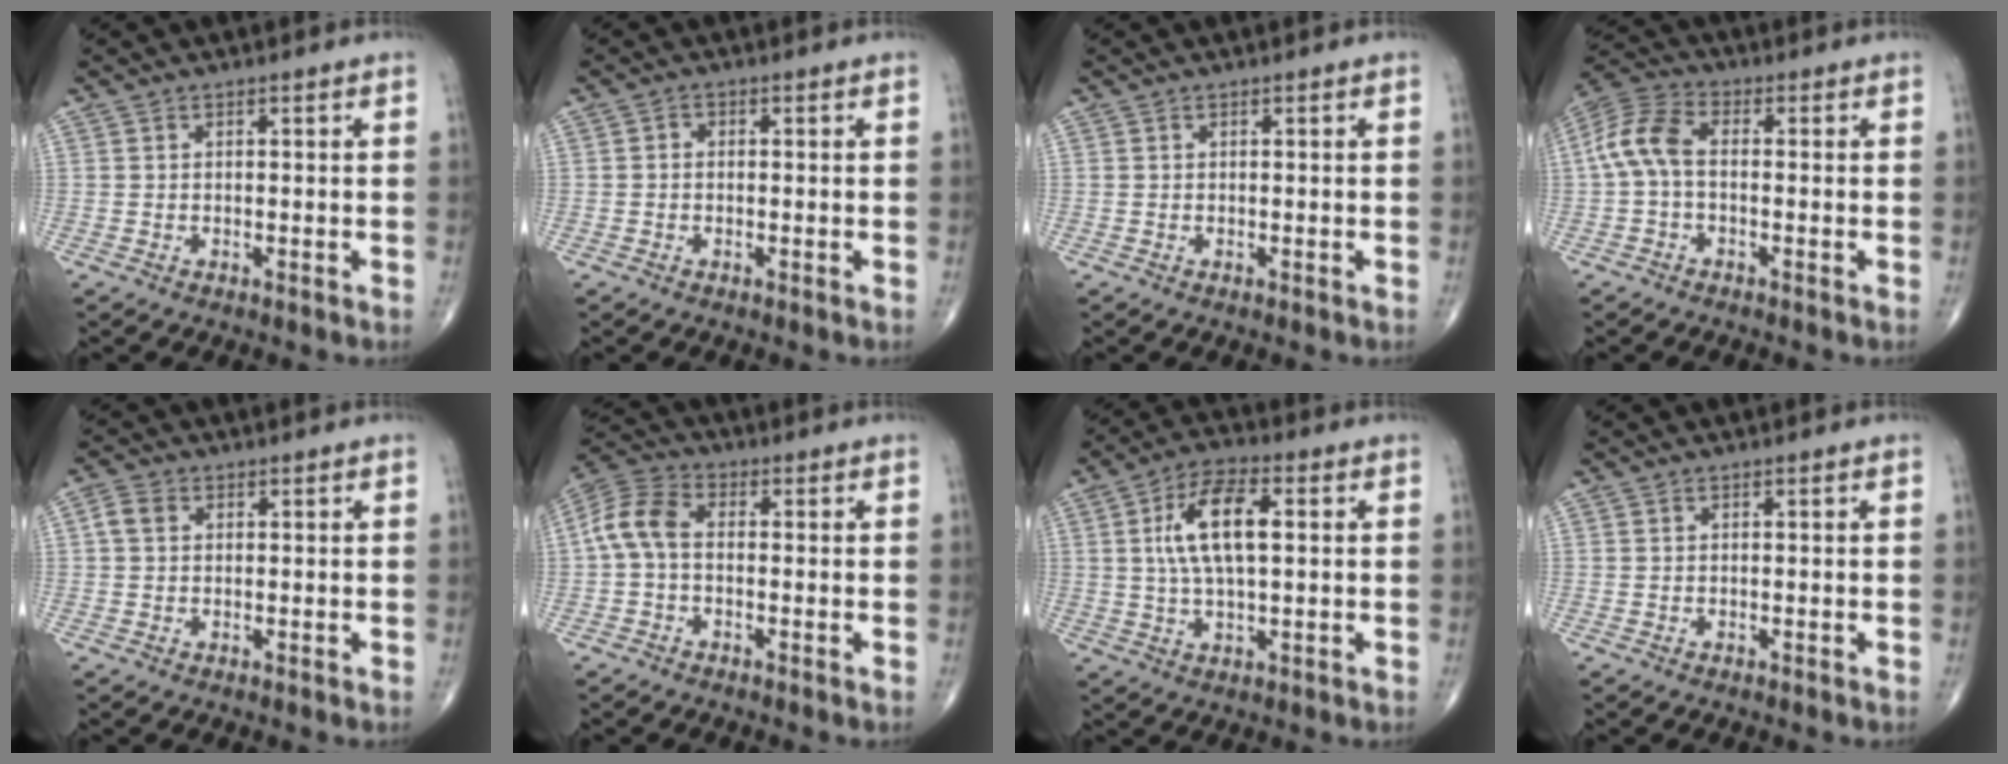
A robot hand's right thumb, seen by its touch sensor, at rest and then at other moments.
{"total": 1.0, "force": [-0.2, 0.8, 0.5], "torque": [-0.001, 0.003, -0.007]}
{"total": 0.0}
{"total": 8.0, "force": [-0.6, 4.5, 6.5], "torque": [-0.144, 0.026, -0.022]}
{"total": 2.8, "force": [0.6, 2.2, 1.6], "torque": [-0.034, 0.009, 0.010]}
{"total": 7.6, "force": [-0.4, 4.7, 5.9], "torque": [-0.123, 0.025, -0.020]}
{"total": 11.5, "force": [2.0, 4.9, 10.2], "torque": [-0.188, 0.011, 0.032]}
{"total": 0.0}